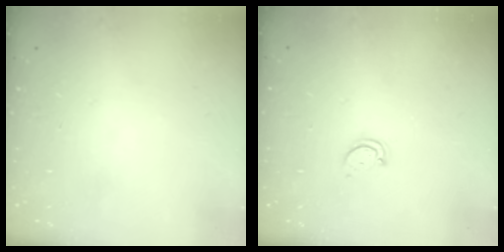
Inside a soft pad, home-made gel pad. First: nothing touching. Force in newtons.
{"total": 2.6, "press": 2.5, "slide": 0.4}